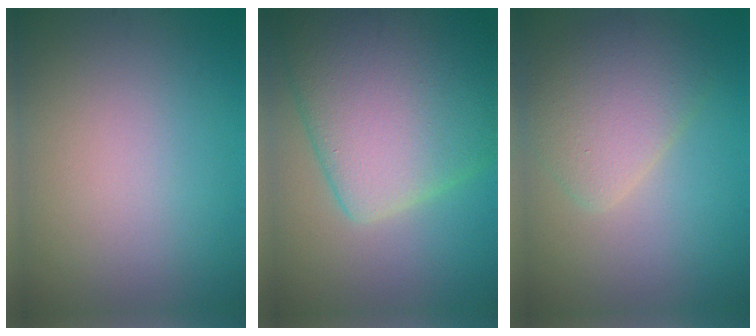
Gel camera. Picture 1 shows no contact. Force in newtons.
{"total": 12.1, "press": 12.1, "slide": 0.6}
{"total": 4.5, "press": 4.5, "slide": 0.3}